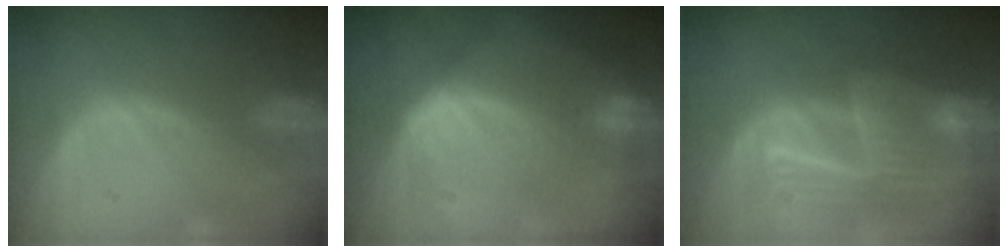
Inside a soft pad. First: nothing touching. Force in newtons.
{"total": 6.9, "press": 6.9, "slide": 0.5}
{"total": 9.5, "press": 8.4, "slide": 4.5}